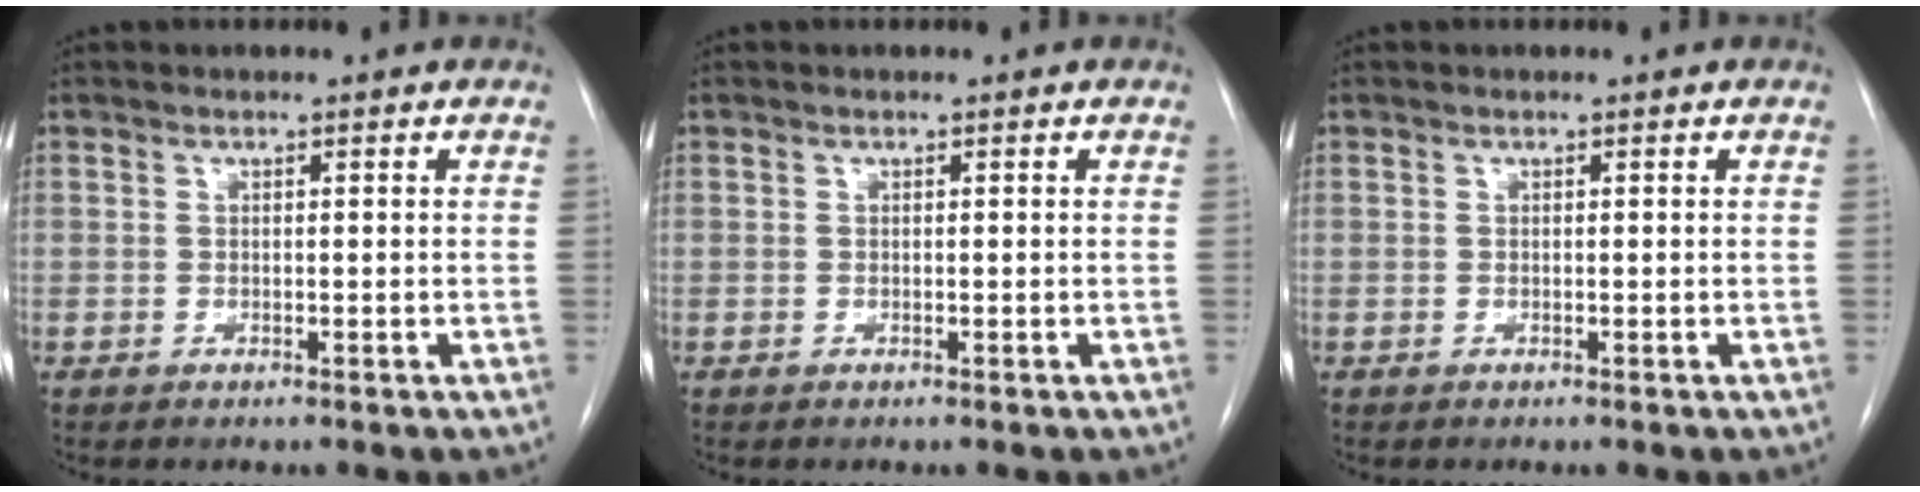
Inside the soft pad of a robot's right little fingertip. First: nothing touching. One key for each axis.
{"total": 0.0}
{"total": 0.0}